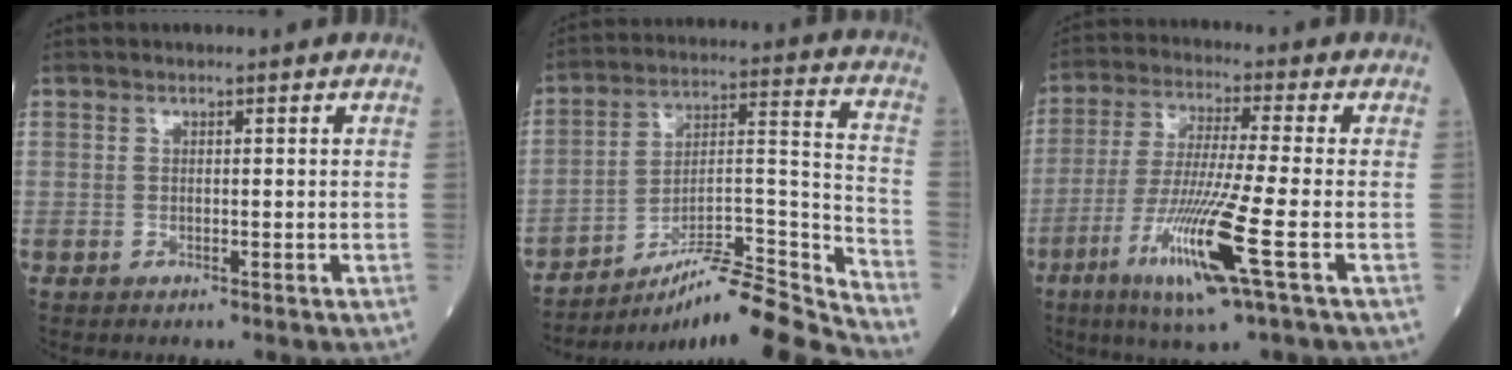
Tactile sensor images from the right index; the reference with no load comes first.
{"total": 19.0, "force": [-17.2, -0.8, 8.1], "torque": [-0.108, 0.028, -0.275]}
{"total": 12.8, "force": [-5.0, -0.6, 11.8], "torque": [-0.241, -0.028, -0.095]}